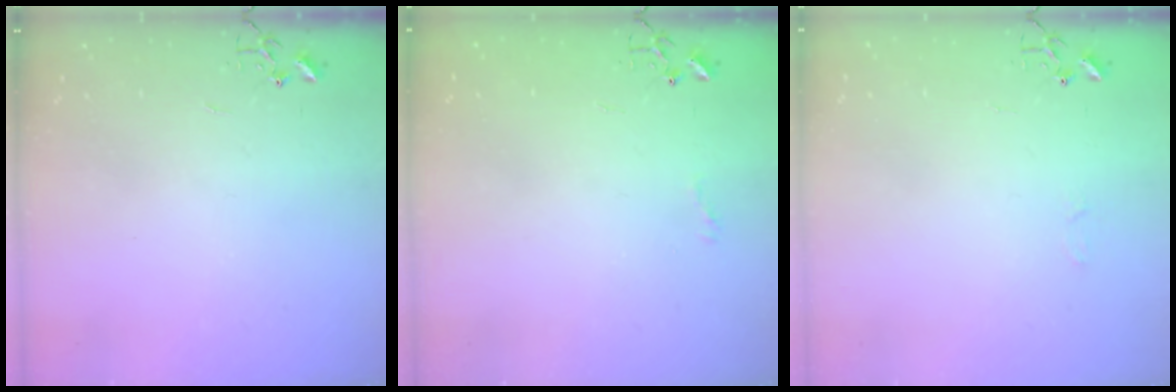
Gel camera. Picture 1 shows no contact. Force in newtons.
{"total": 6.0, "press": 5.9, "slide": 0.7}
{"total": 3.9, "press": 3.9, "slide": 0.4}